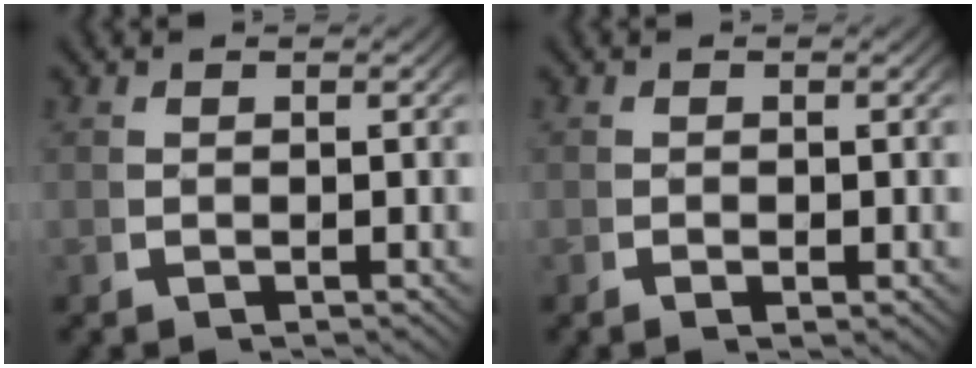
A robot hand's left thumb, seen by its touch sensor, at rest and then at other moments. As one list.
[{"total": 0.6, "force": [-0.2, 0.3, 0.5], "torque": [-0.009, -0.003, -0.005]}]